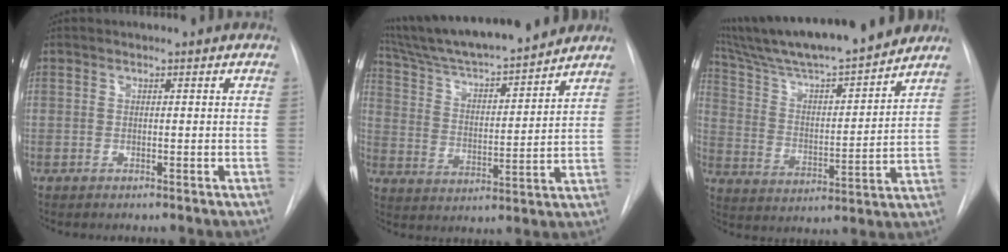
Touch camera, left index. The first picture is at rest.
{"total": 19.9, "force": [17.7, 1.7, 9.0], "torque": [-0.157, 0.009, 0.285]}
{"total": 21.2, "force": [18.3, 1.6, 10.6], "torque": [-0.186, 0.007, 0.295]}